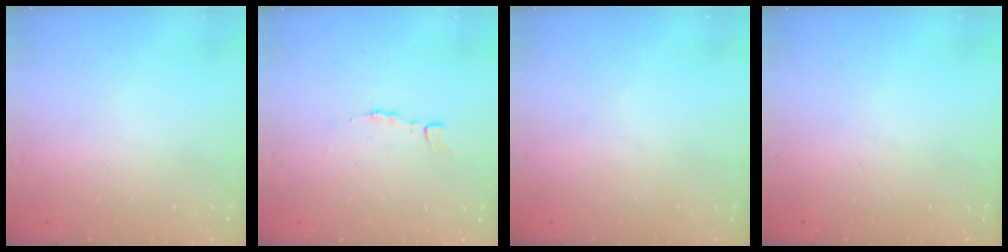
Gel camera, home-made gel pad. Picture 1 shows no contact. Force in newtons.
{"total": 3.4, "press": 3.3, "slide": 0.3}
{"total": 0.0}
{"total": 0.0}